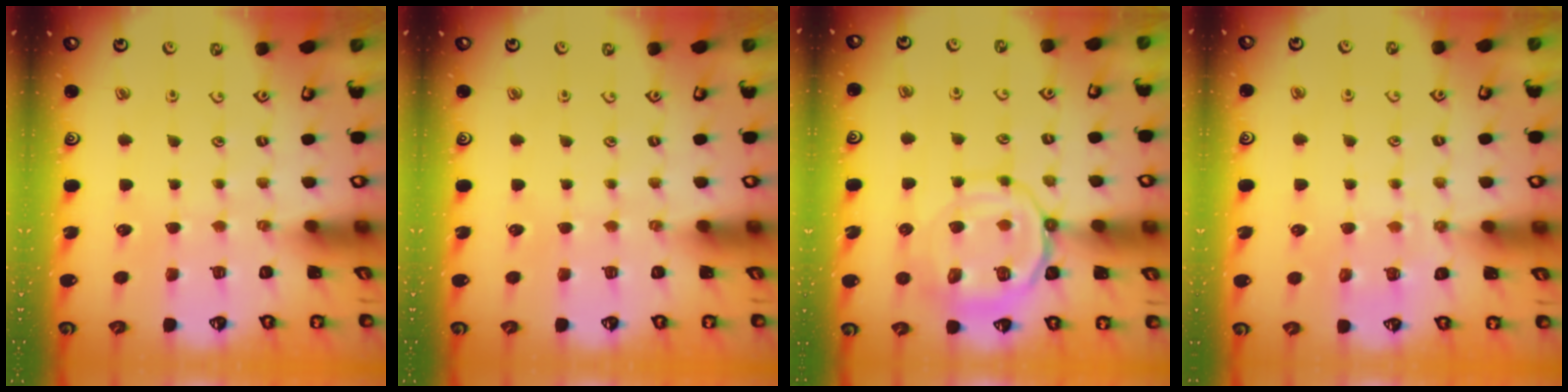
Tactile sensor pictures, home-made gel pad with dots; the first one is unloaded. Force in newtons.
{"total": 0.0}
{"total": 12.2, "press": 12.0, "slide": 1.6}
{"total": 6.3, "press": 6.3, "slide": 0.8}